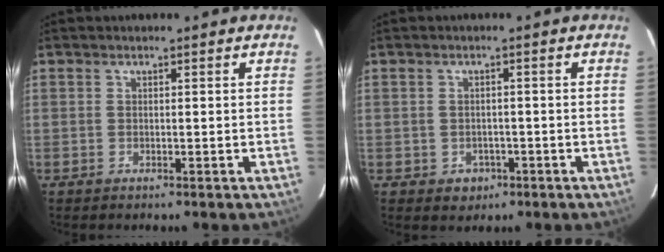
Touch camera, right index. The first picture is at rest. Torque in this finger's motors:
{"motor_torque": [-0.01, -0.02, 0.00, -0.03]}